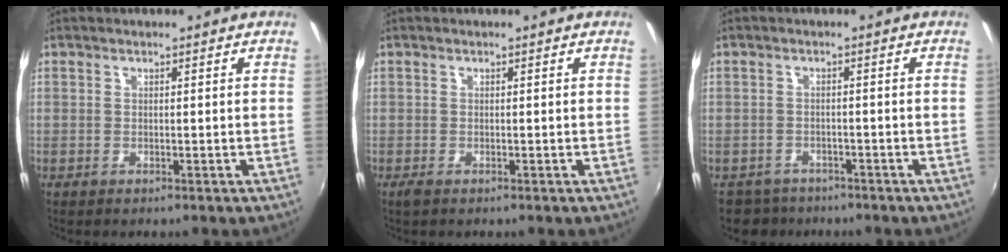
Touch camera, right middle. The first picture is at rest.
{"total": 0.9, "force": [-0.6, 0.3, 0.6], "torque": [-0.013, -0.004, -0.011]}
{"total": 4.8, "force": [-3.8, 2.9, 0.3], "torque": [-0.023, 0.000, -0.065]}